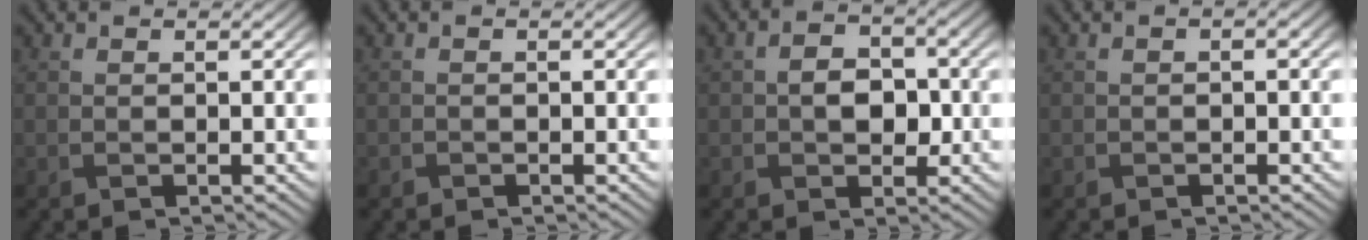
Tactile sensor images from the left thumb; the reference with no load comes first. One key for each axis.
{"total": 0.5, "fx": -0.4, "fy": 0.3, "fz": 0.0, "tx": 0.001, "ty": -0.003, "tz": -0.007}
{"total": 4.1, "fx": -0.4, "fy": 3.0, "fz": 2.8, "tx": -0.048, "ty": -0.001, "tz": -0.016}
{"total": 0.9, "fx": -0.3, "fy": 0.3, "fz": 0.8, "tx": -0.014, "ty": 0.002, "tz": -0.003}